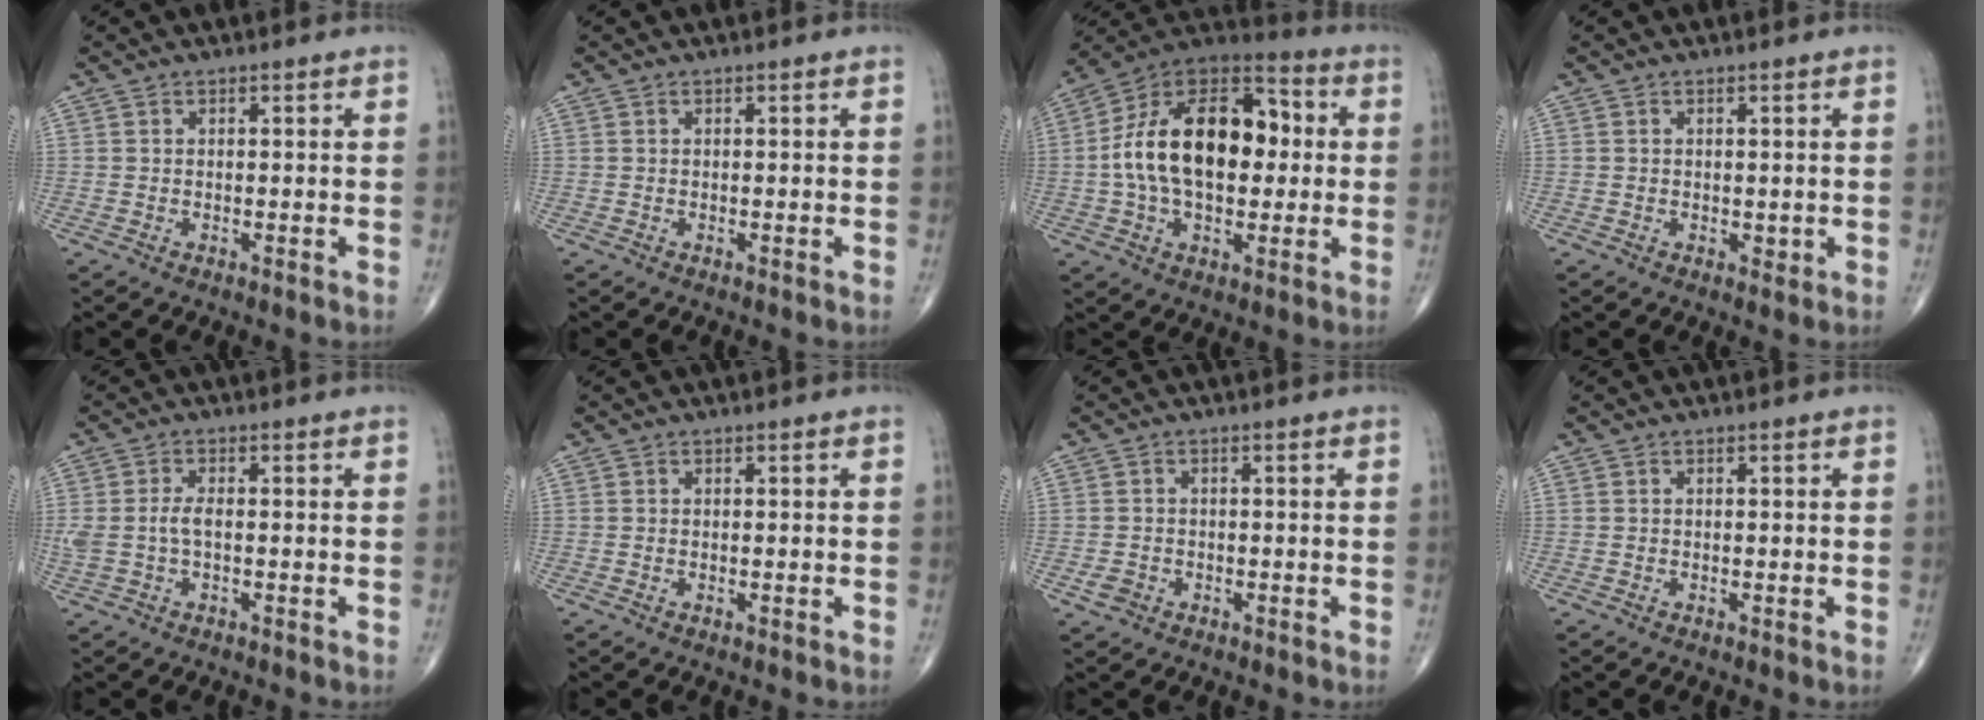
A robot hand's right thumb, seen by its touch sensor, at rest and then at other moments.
{"total": 0.0}
{"total": 22.7, "force": [1.0, 13.4, 18.3], "torque": [-0.293, 0.032, 0.011]}
{"total": 0.9, "force": [0.1, 0.7, 0.6], "torque": [-0.005, -0.002, 0.002]}
{"total": 4.2, "force": [-0.2, 2.1, 3.6], "torque": [-0.093, 0.012, -0.001]}
{"total": 0.0}
{"total": 2.4, "force": [-1.0, 1.9, 1.0], "torque": [-0.016, 0.005, -0.014]}
{"total": 0.0}